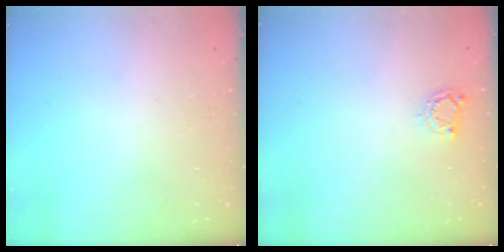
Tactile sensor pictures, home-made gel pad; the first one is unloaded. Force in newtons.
{"total": 4.0, "press": 3.9, "slide": 0.3}